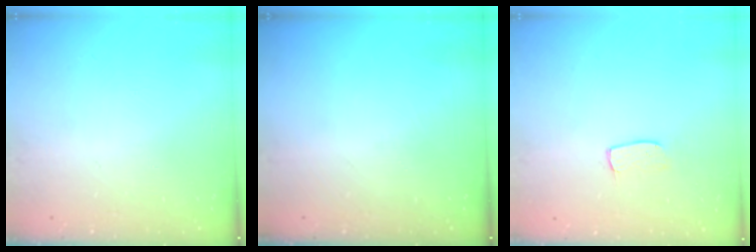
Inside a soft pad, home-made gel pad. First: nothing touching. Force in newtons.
{"total": 0.0}
{"total": 4.0, "press": 4.0, "slide": 0.3}